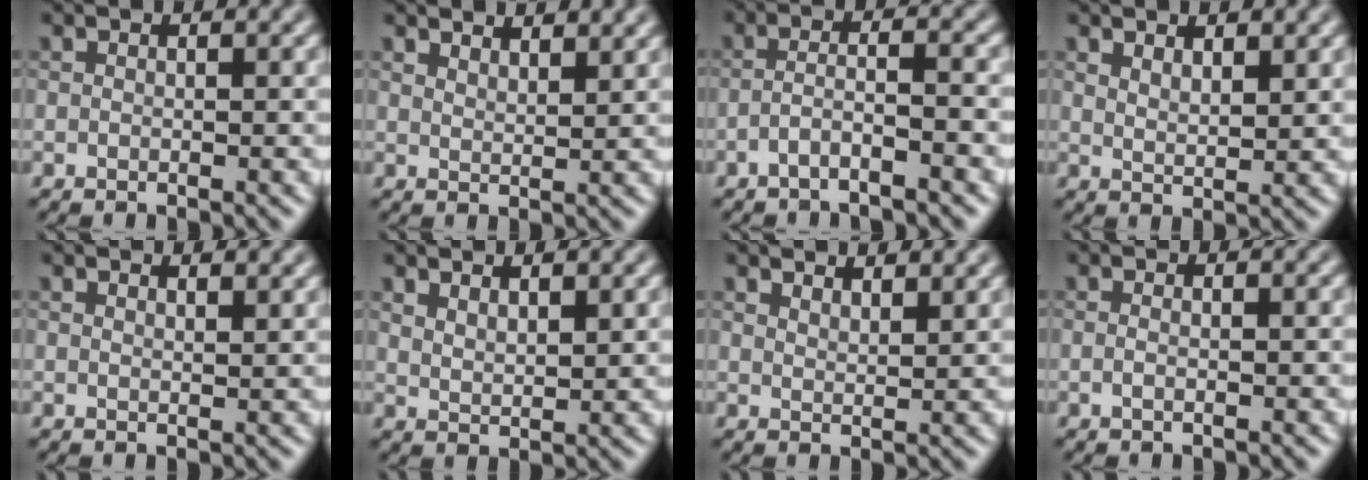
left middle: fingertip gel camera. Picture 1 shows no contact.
{"total": 4.0, "force": [3.6, 1.0, 1.4], "torque": [-0.010, 0.006, 0.041]}
{"total": 2.8, "force": [-1.7, 0.4, 2.3], "torque": [-0.039, 0.012, -0.043]}
{"total": 2.0, "force": [1.6, 0.6, 1.1], "torque": [-0.019, -0.003, 0.031]}
{"total": 1.8, "force": [1.6, 0.4, 0.7], "torque": [-0.010, 0.001, 0.022]}
{"total": 2.1, "force": [1.8, 0.6, 0.9], "torque": [-0.015, 0.000, 0.034]}
{"total": 4.0, "force": [3.6, 1.0, 1.4], "torque": [-0.010, 0.008, 0.039]}
{"total": 0.6, "force": [-0.1, 0.2, 0.6], "torque": [-0.013, -0.004, -0.004]}